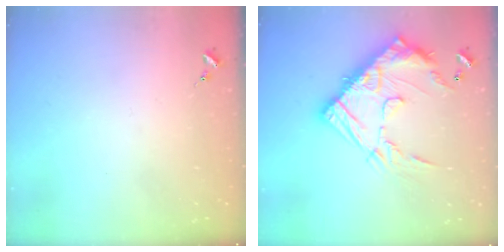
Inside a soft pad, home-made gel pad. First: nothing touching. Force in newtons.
{"total": 21.0, "press": 21.0, "slide": 1.6}